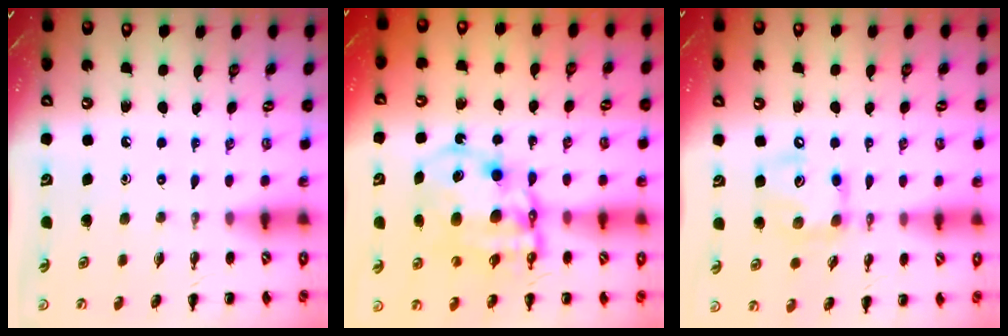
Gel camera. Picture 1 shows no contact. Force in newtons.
{"total": 10.6, "press": 10.3, "slide": 2.5}
{"total": 10.7, "press": 10.7, "slide": 1.1}